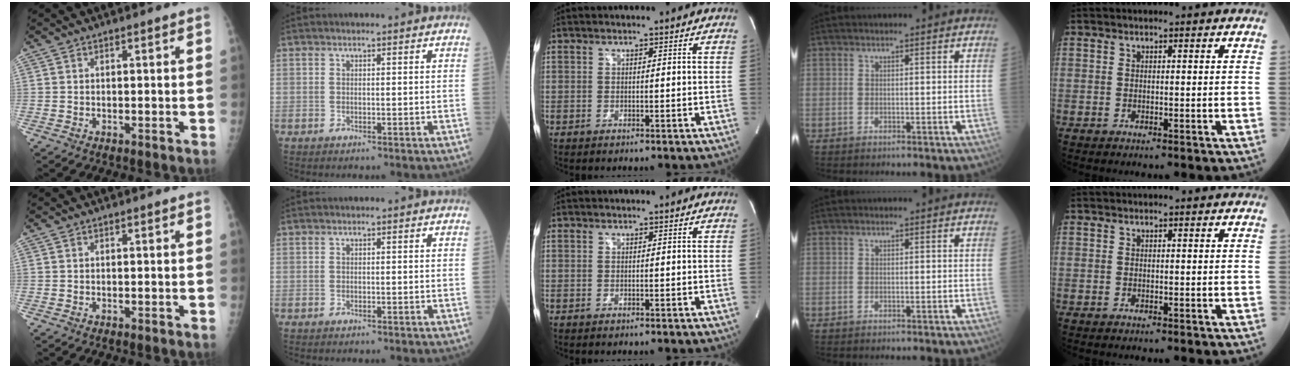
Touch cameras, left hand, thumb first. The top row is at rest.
{}